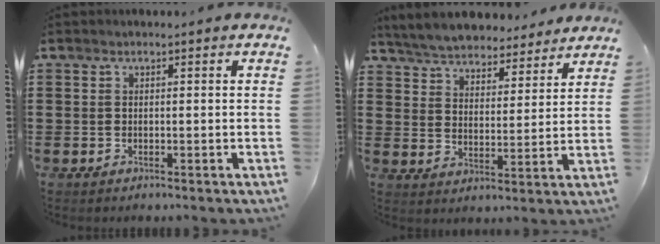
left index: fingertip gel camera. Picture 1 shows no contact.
{"total": 5.6, "force": [5.6, 0.3, 0.2], "torque": [-0.033, -0.036, 0.099]}